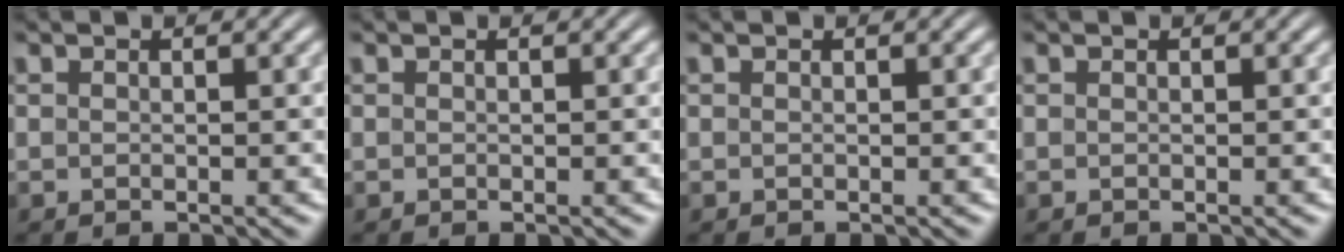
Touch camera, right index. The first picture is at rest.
{"total": 0.0}
{"total": 0.0}
{"total": 0.0}